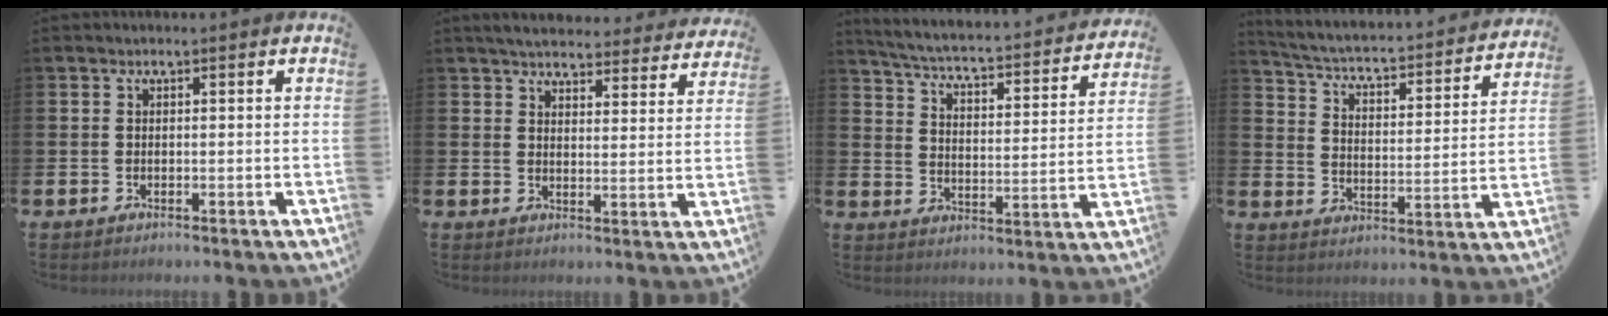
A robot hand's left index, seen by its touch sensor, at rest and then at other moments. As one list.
[{"total": 4.6, "force": [4.5, 0.9, 0.8], "torque": [-0.027, -0.029, 0.077]}, {"total": 4.1, "force": [3.7, 0.5, 1.5], "torque": [-0.051, -0.040, 0.052]}, {"total": 3.9, "force": [3.5, 0.8, 1.6], "torque": [-0.055, -0.039, 0.046]}]